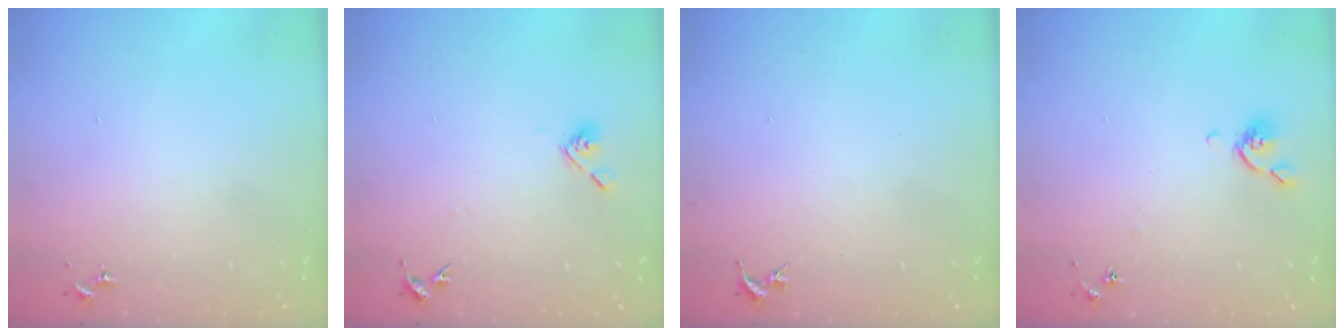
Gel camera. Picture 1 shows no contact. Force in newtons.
{"total": 7.0, "press": 6.8, "slide": 1.8}
{"total": 0.0}
{"total": 5.3, "press": 5.1, "slide": 1.1}